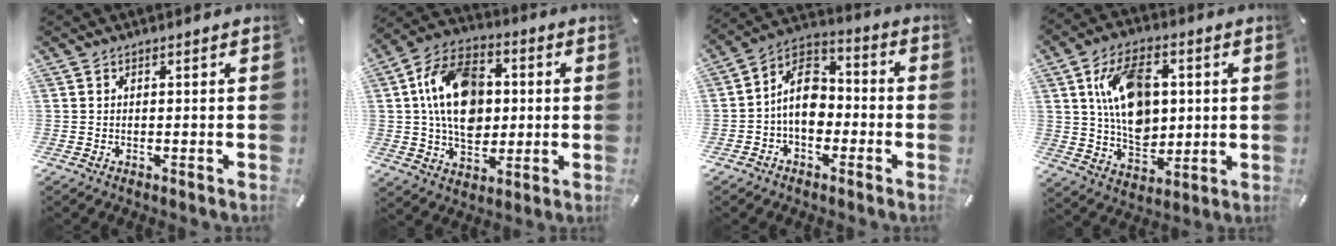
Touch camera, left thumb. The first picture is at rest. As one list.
[{"total": 16.4, "force": [1.5, 12.0, 11.0], "torque": [-0.209, 0.014, 0.028]}, {"total": 10.8, "force": [-1.8, 8.2, 6.8], "torque": [-0.138, 0.017, -0.034]}, {"total": 15.0, "force": [3.0, 10.4, 10.3], "torque": [-0.179, 0.009, 0.055]}]